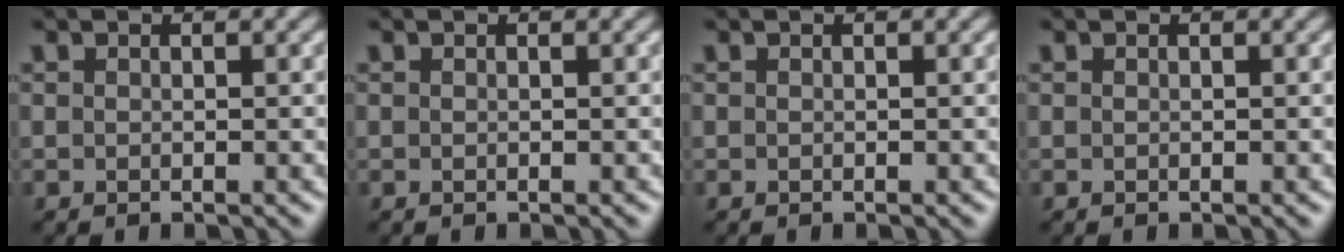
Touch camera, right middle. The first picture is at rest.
{"total": 0.0}
{"total": 0.0}
{"total": 0.0}